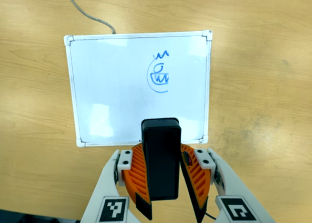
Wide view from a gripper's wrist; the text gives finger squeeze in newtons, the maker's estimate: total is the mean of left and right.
{"total": 7.9, "left": 8.6, "right": 7.2}